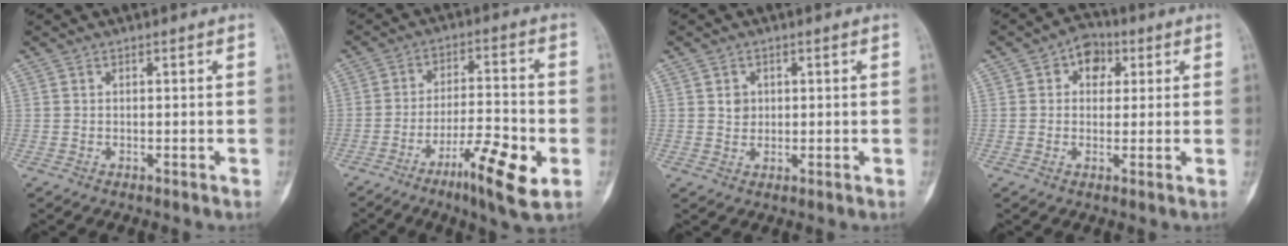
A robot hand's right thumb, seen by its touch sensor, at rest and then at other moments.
{"total": 12.8, "force": [-5.5, 2.6, 11.3], "torque": [-0.191, 0.019, -0.090]}
{"total": 2.4, "force": [0.6, 2.1, 1.0], "torque": [-0.004, -0.001, 0.010]}
{"total": 5.9, "force": [1.9, 4.5, 3.4], "torque": [-0.018, 0.008, 0.019]}